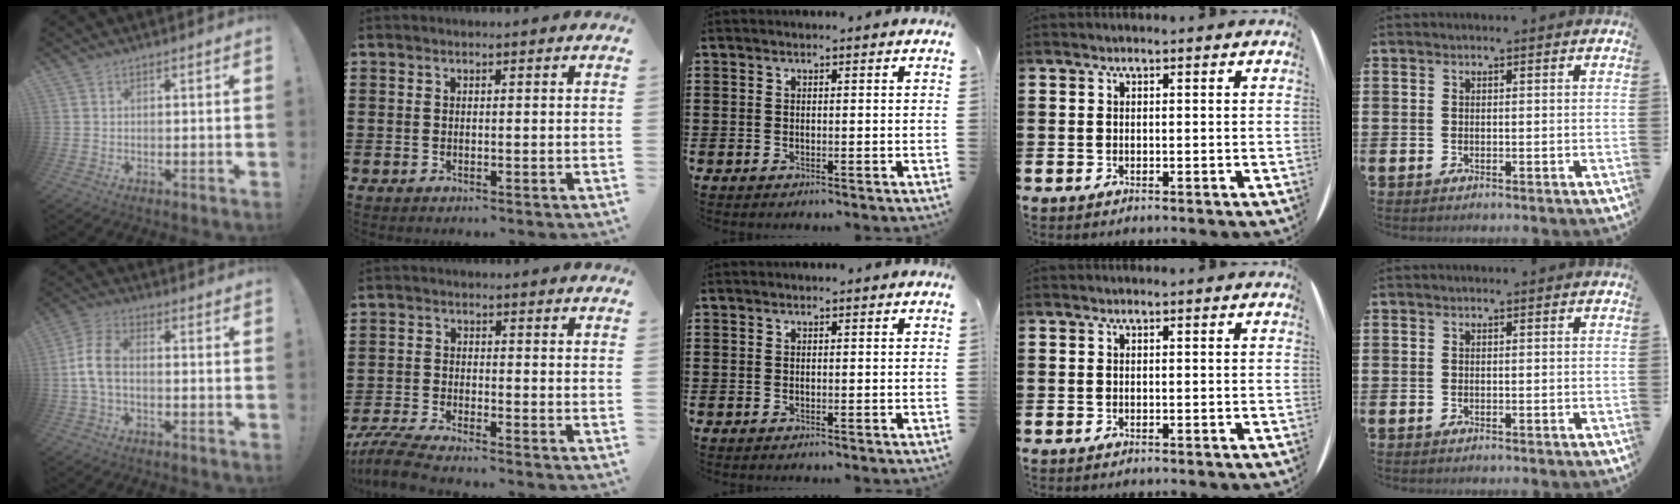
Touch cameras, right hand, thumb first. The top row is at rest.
{"thumb": {"total": 8.1, "force": [-0.8, 4.5, 6.7], "torque": [-0.145, 0.008, -0.008]}, "index": {"total": 4.6, "force": [-4.4, -0.3, 1.4], "torque": [-0.045, -0.017, -0.091]}}